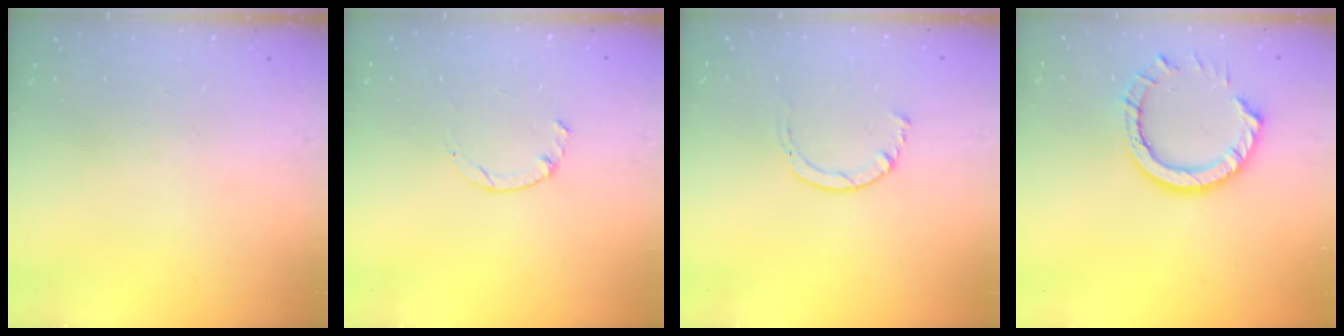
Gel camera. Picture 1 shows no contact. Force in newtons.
{"total": 1.3, "press": 1.2, "slide": 0.4}
{"total": 2.0, "press": 1.9, "slide": 0.3}
{"total": 10.6, "press": 10.6, "slide": 0.9}